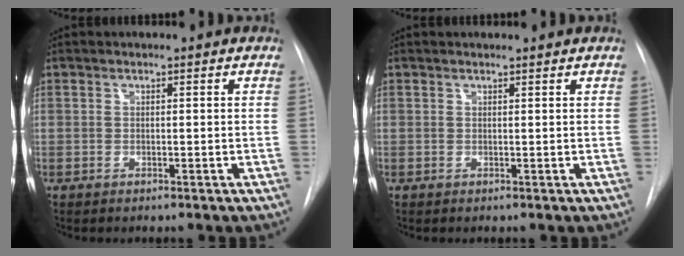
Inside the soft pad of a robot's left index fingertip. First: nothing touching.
{"total": 0.6, "force": [0.5, -0.3, 0.0], "torque": [-0.005, -0.002, 0.006]}